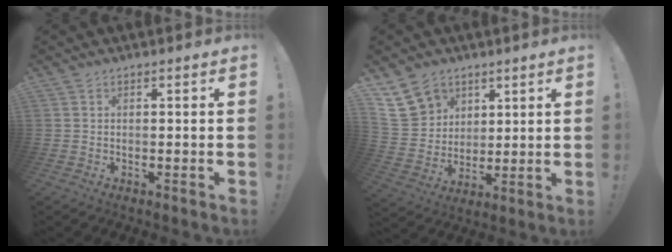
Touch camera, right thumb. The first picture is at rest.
{"total": 11.5, "force": [7.2, 8.3, 3.1], "torque": [-0.060, -0.038, 0.149]}